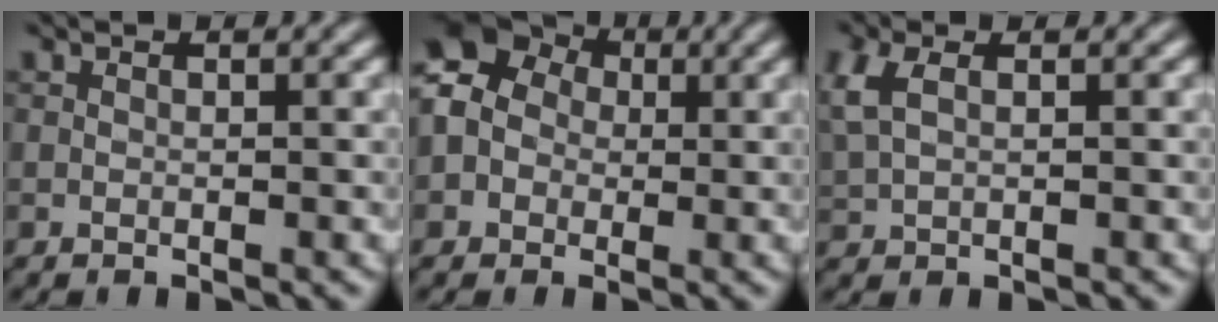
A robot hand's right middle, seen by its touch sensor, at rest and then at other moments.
{"total": 8.6, "force": [0.4, 7.9, 3.4], "torque": [-0.073, 0.032, -0.040]}
{"total": 2.9, "force": [1.1, 1.6, 2.2], "torque": [-0.063, 0.006, 0.025]}